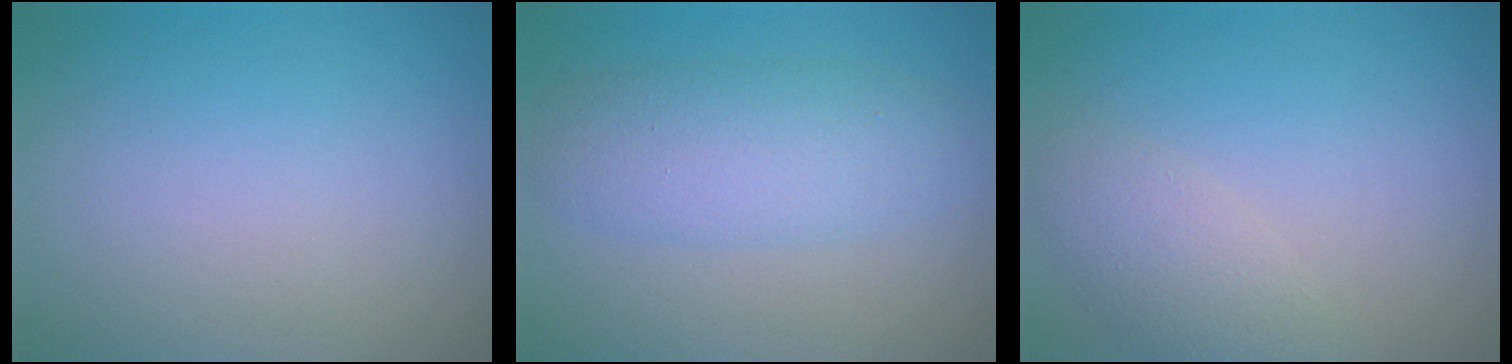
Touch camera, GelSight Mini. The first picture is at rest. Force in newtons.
{"total": 4.9, "press": 4.9, "slide": 0.2}
{"total": 3.0, "press": 2.9, "slide": 0.4}